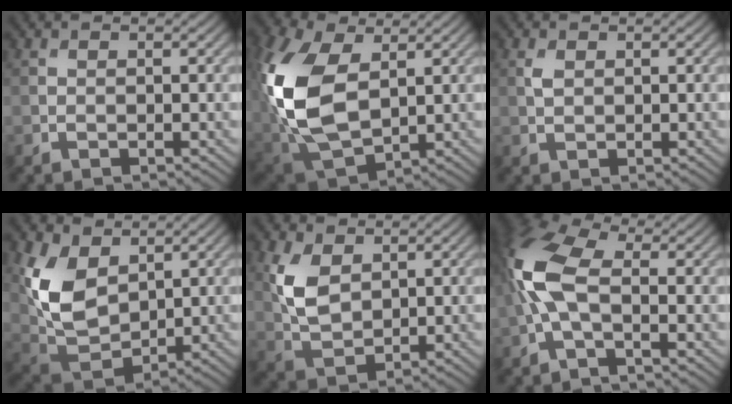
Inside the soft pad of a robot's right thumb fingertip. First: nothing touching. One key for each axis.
{"total": 14.9, "fx": 2.1, "fy": 9.4, "fz": 11.3, "tx": -0.300, "ty": 0.001, "tz": 0.048}
{"total": 1.3, "fx": 0.5, "fy": 0.8, "fz": 0.9, "tx": -0.026, "ty": 0.000, "tz": 0.011}
{"total": 10.7, "fx": 3.6, "fy": 6.8, "fz": 7.4, "tx": -0.197, "ty": -0.002, "tz": 0.073}
{"total": 6.6, "fx": 2.3, "fy": 4.0, "fz": 4.7, "tx": -0.114, "ty": 0.000, "tz": 0.048}
{"total": 8.4, "fx": -0.4, "fy": 3.7, "fz": 7.5, "tx": -0.184, "ty": 0.022, "tz": -0.023}